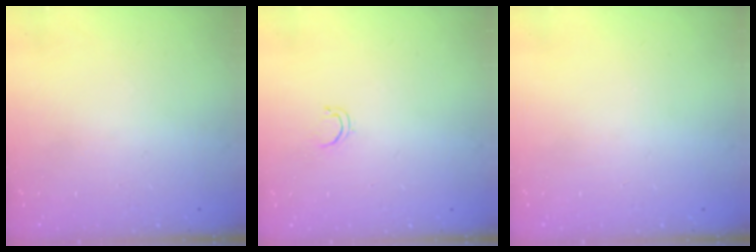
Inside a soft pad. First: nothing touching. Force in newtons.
{"total": 2.6, "press": 2.5, "slide": 0.4}
{"total": 0.0}